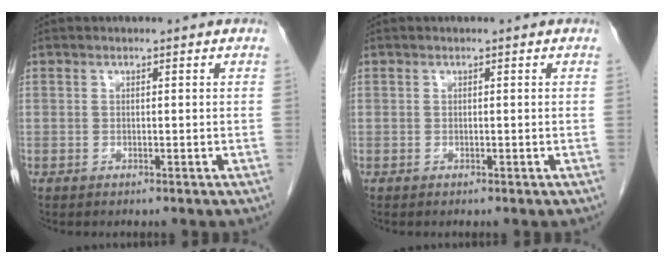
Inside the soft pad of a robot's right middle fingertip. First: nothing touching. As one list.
[{"total": 0.0}]